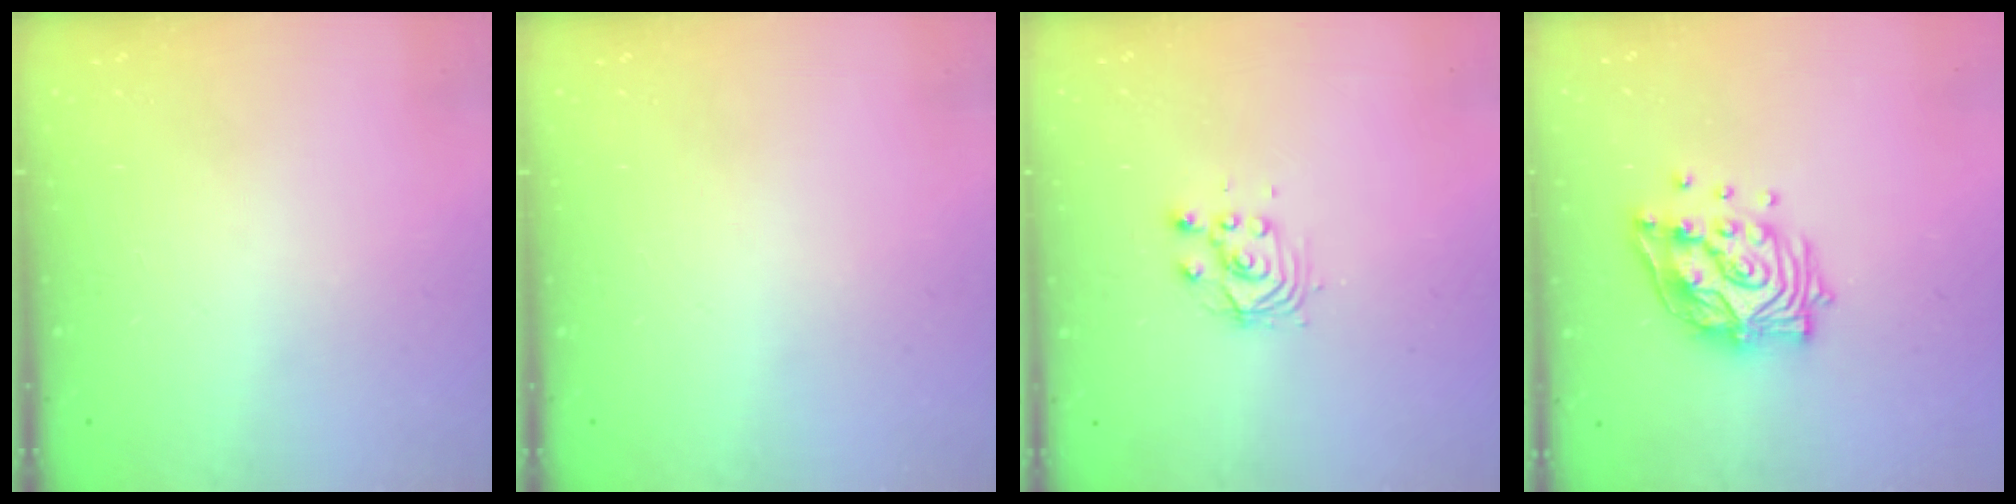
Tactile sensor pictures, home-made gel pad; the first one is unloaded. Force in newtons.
{"total": 0.0}
{"total": 3.6, "press": 3.6, "slide": 0.3}
{"total": 13.7, "press": 13.7, "slide": 1.2}